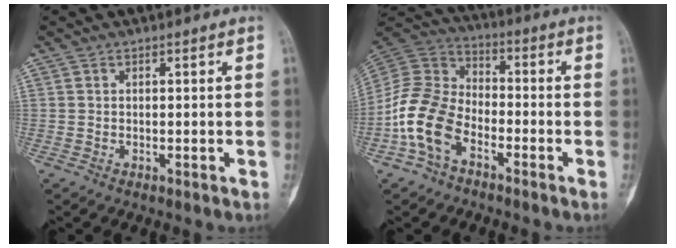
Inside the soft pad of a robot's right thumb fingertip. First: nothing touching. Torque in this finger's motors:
{"motor_torque": [2.03, 0.09, 1.38, -1.42, 0.08]}